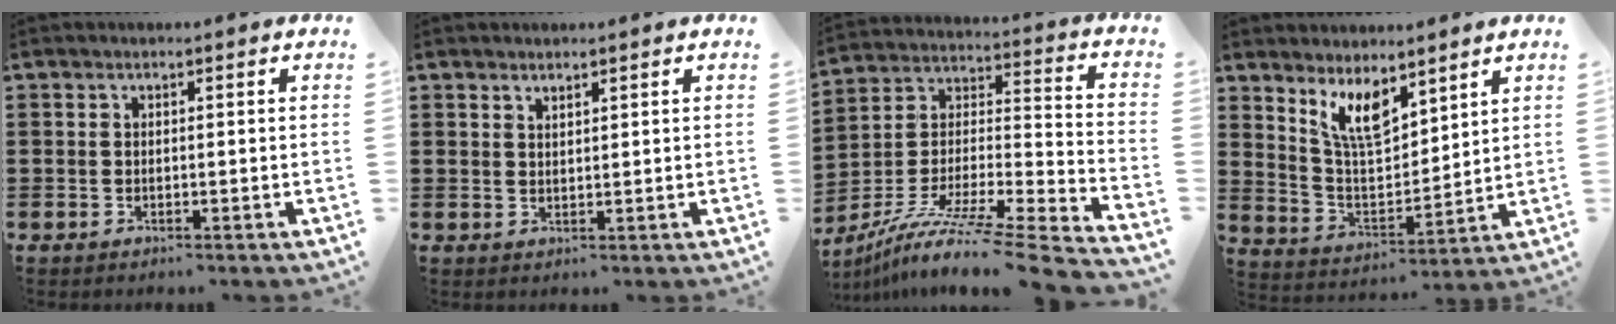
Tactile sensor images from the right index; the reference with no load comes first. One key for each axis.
{"total": 1.3, "fx": 1.3, "fy": 0.3, "fz": 0.2, "tx": -0.004, "ty": 0.001, "tz": 0.024}
{"total": 9.8, "fx": -8.0, "fy": 0.4, "fz": 5.7, "tx": -0.096, "ty": -0.001, "tz": -0.155}
{"total": 7.6, "fx": 5.7, "fy": 2.6, "fz": 4.3, "tx": -0.102, "ty": -0.023, "tz": 0.105}